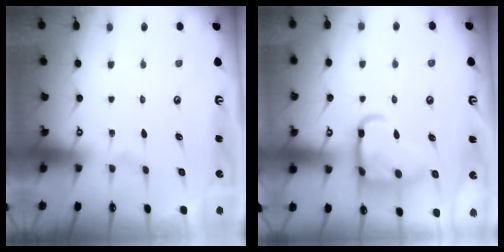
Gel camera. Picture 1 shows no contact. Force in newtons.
{"total": 16.1, "press": 16.0, "slide": 1.3}